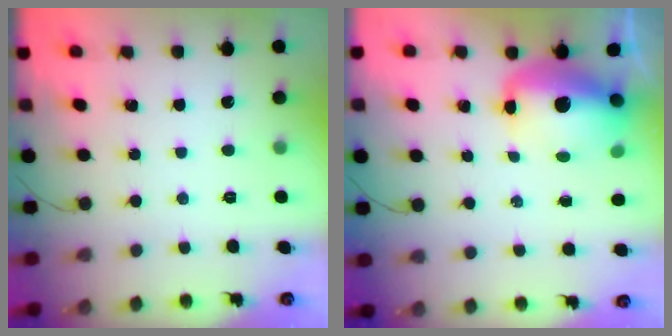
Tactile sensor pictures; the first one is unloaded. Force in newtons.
{"total": 12.5, "press": 12.2, "slide": 2.7}